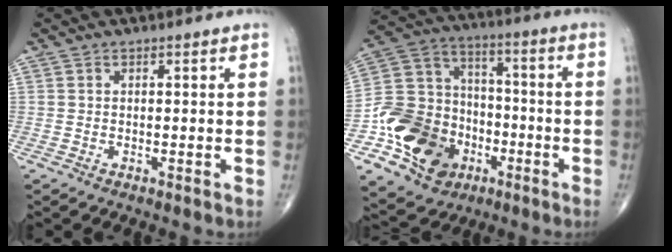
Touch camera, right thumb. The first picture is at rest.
{"total": 19.5, "force": [-7.5, 15.4, 9.4], "torque": [-0.150, 0.070, -0.126]}